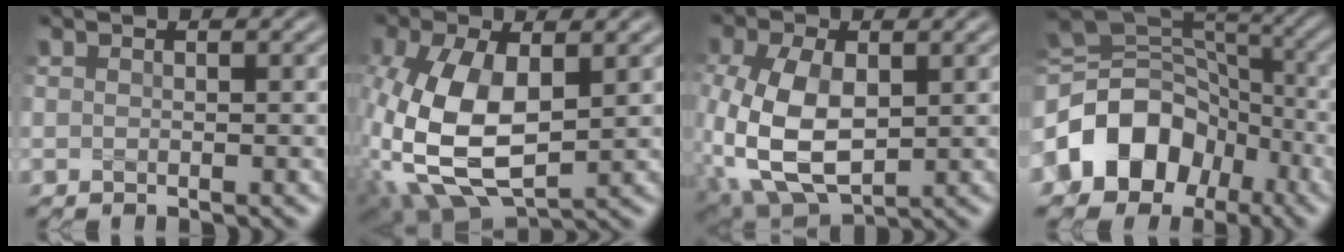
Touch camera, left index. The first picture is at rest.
{"total": 10.9, "force": [-0.6, 5.8, 9.2], "torque": [-0.224, -0.013, -0.007]}
{"total": 9.6, "force": [-0.7, 5.5, 7.8], "torque": [-0.191, -0.011, -0.008]}
{"total": 10.5, "force": [-3.9, 8.1, 5.4], "torque": [-0.095, 0.009, -0.082]}